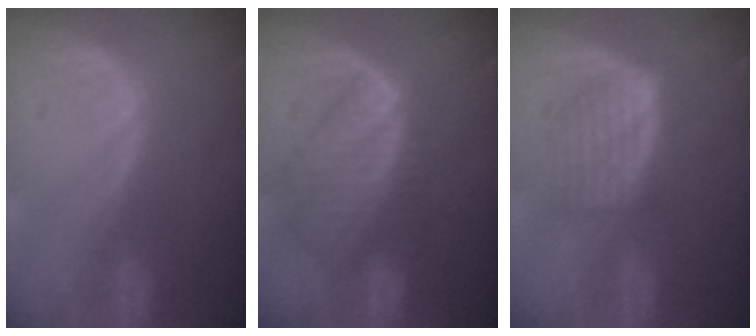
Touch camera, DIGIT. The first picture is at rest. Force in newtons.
{"total": 8.7, "press": 7.7, "slide": 4.1}
{"total": 5.9, "press": 5.4, "slide": 2.4}